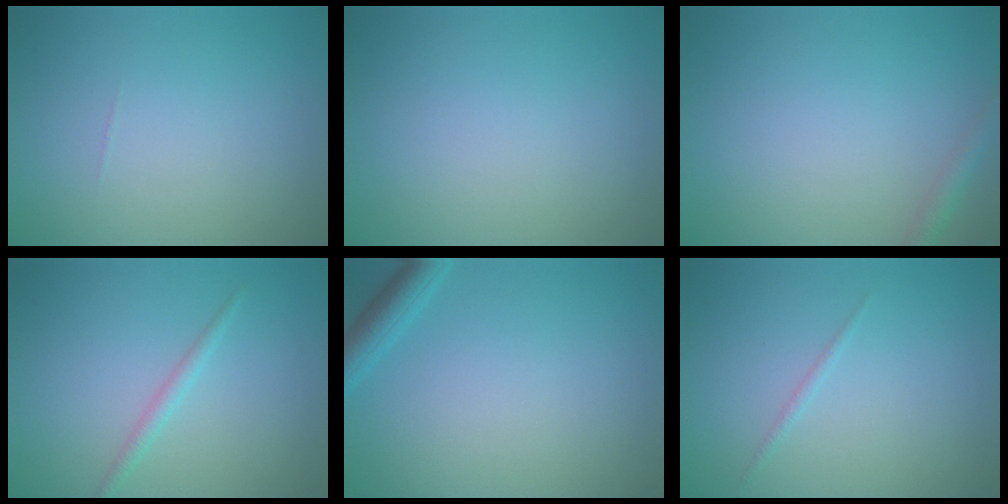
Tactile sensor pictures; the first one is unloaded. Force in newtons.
{"total": 0.0}
{"total": 1.5, "press": 1.5, "slide": 0.1}
{"total": 1.3, "press": 1.3, "slide": 0.0}
{"total": 2.4, "press": 2.4, "slide": 0.2}
{"total": 0.5, "press": 0.5, "slide": 0.0}